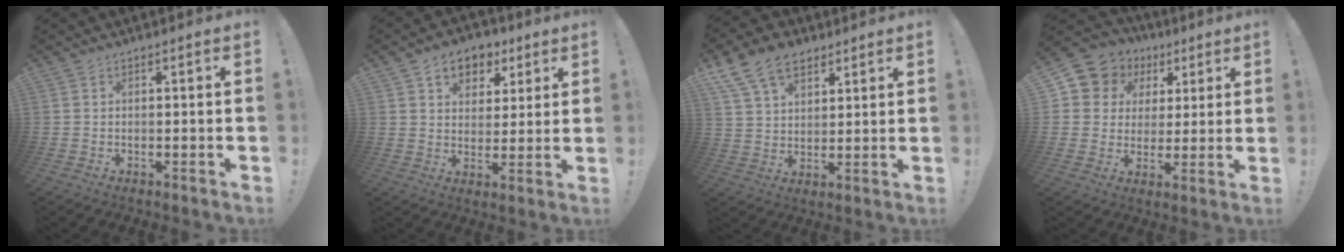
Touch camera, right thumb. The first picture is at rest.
{"total": 8.7, "force": [4.6, 6.6, 3.4], "torque": [-0.046, -0.024, 0.087]}
{"total": 12.8, "force": [7.8, 8.2, 6.1], "torque": [-0.100, -0.035, 0.149]}
{"total": 9.1, "force": [3.5, 8.2, 1.9], "torque": [-0.030, -0.025, 0.074]}